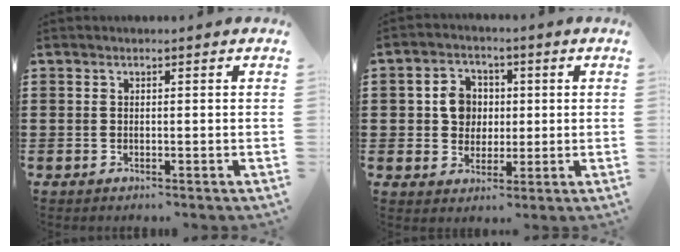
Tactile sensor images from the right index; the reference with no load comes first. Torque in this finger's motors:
{"motor_torque": [0.50, -0.48, 0.33, 0.09]}